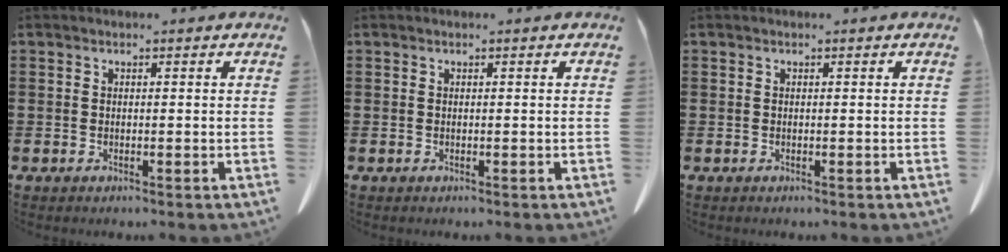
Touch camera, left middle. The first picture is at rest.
{"total": 0.0}
{"total": 0.0}